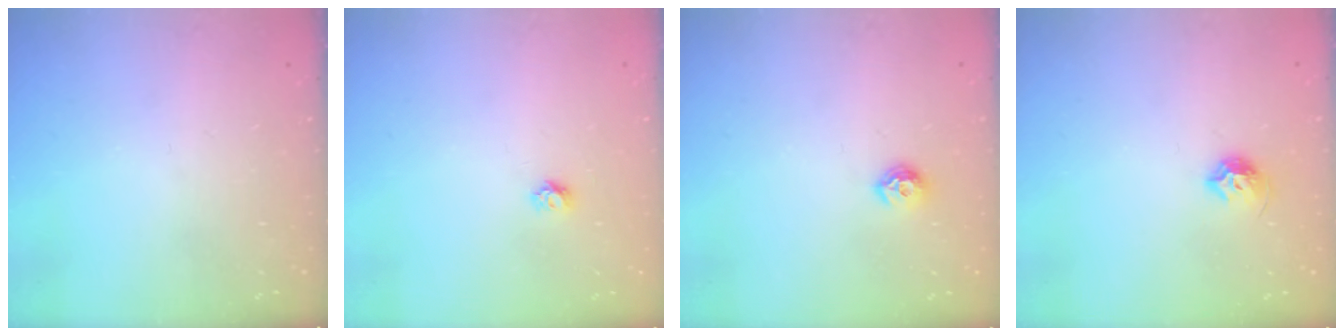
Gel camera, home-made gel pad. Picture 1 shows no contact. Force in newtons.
{"total": 3.7, "press": 3.7, "slide": 0.2}
{"total": 7.5, "press": 7.4, "slide": 0.7}
{"total": 7.0, "press": 6.9, "slide": 0.8}